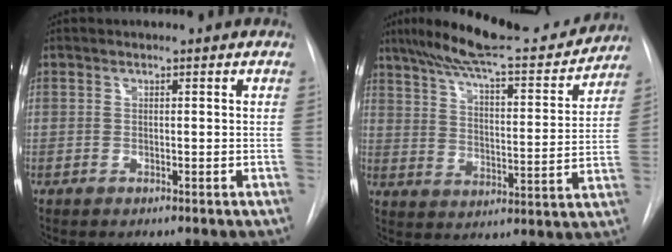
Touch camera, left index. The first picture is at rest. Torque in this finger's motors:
{"motor_torque": [1.01, -1.13, 0.46, 0.10]}